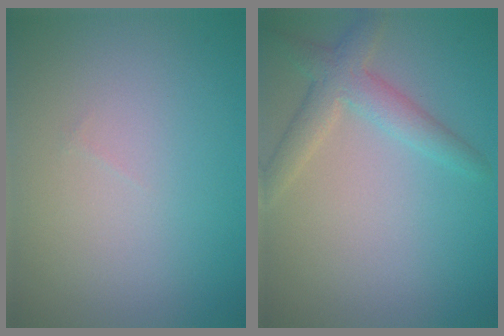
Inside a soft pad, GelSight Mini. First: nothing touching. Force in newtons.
{"total": 3.1, "press": 3.1, "slide": 0.1}